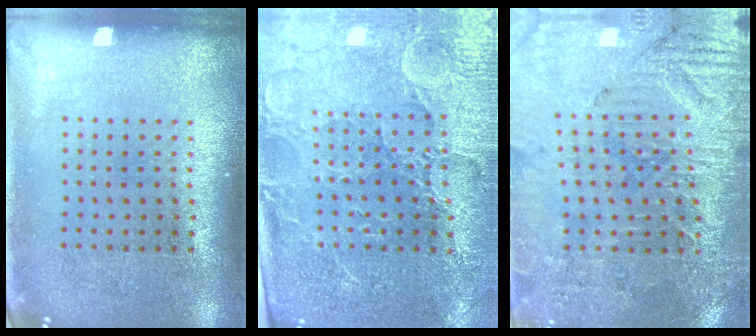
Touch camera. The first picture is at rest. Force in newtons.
{"total": 3.5, "press": 3.4, "slide": 1.1}
{"total": 3.4, "press": 3.4, "slide": 0.6}